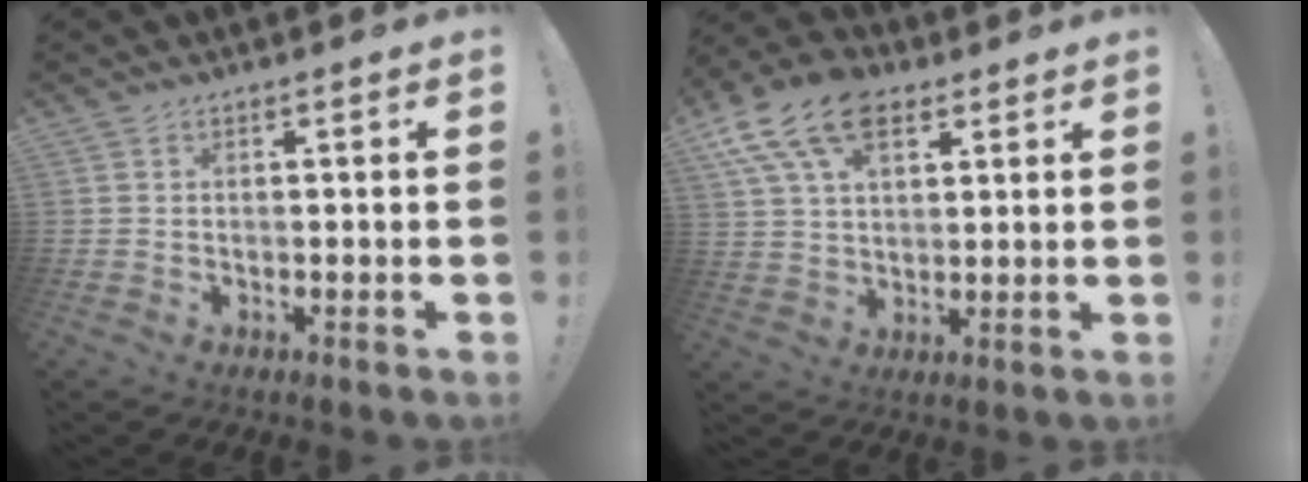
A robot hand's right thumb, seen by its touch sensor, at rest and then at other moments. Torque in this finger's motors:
{"motor_torque": [0.27, 0.30, 0.53, 0.15, 0.34]}